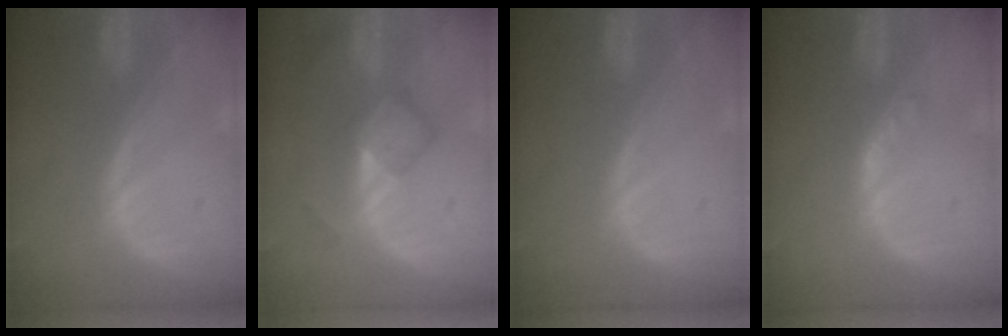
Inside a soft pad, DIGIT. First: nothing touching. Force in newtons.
{"total": 5.4, "press": 4.7, "slide": 2.7}
{"total": 0.0}
{"total": 1.7, "press": 1.7, "slide": 0.2}